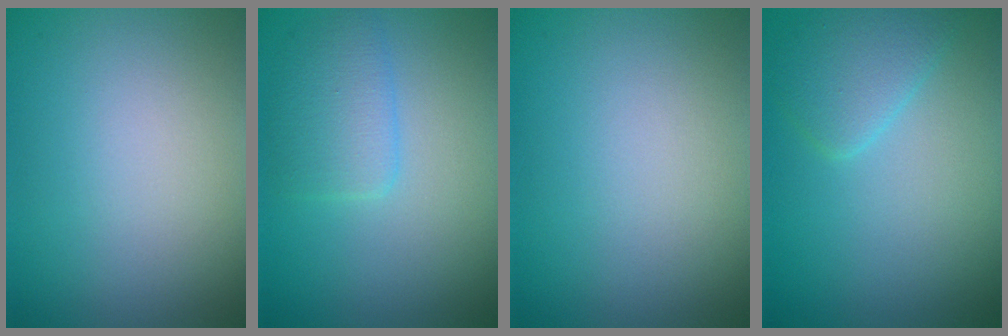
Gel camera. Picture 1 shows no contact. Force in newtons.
{"total": 2.5, "press": 2.5, "slide": 0.1}
{"total": 0.0}
{"total": 2.5, "press": 2.5, "slide": 0.1}